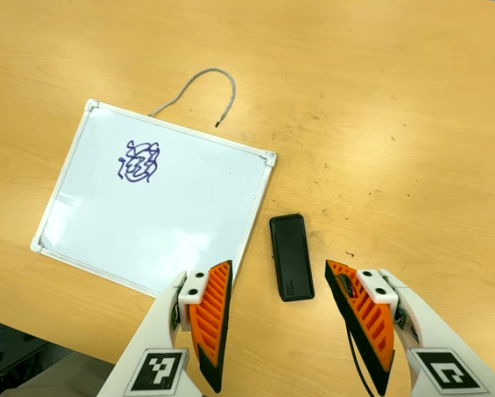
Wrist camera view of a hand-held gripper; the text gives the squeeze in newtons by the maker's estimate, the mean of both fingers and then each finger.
{"total": 0.0}